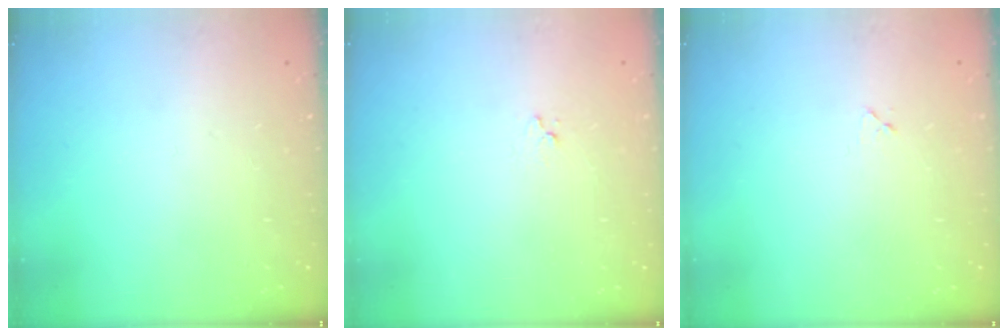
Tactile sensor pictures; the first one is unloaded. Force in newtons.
{"total": 3.0, "press": 3.0, "slide": 0.2}
{"total": 2.2, "press": 2.2, "slide": 0.1}